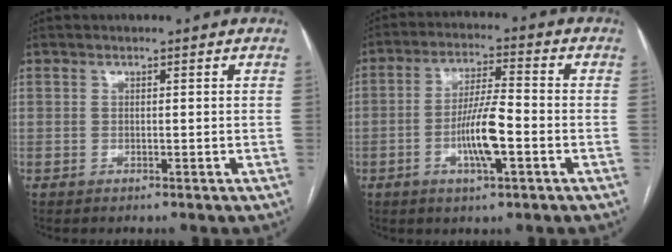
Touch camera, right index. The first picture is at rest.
{"total": 8.7, "force": [-2.6, 1.3, 8.2], "torque": [-0.156, 0.002, -0.049]}